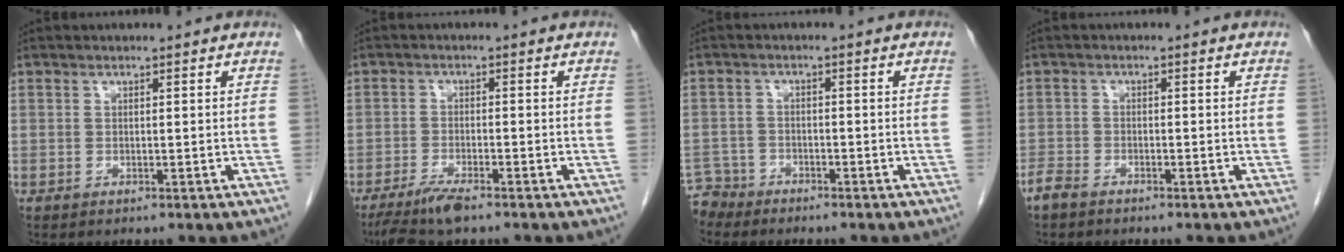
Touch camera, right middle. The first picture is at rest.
{"total": 5.4, "force": [-4.2, 0.6, 3.4], "torque": [-0.066, -0.014, -0.076]}
{"total": 3.9, "force": [-3.6, 1.2, -0.9], "torque": [0.019, -0.005, -0.069]}
{"total": 2.6, "force": [-2.2, 0.8, 1.0], "torque": [-0.024, -0.002, -0.039]}